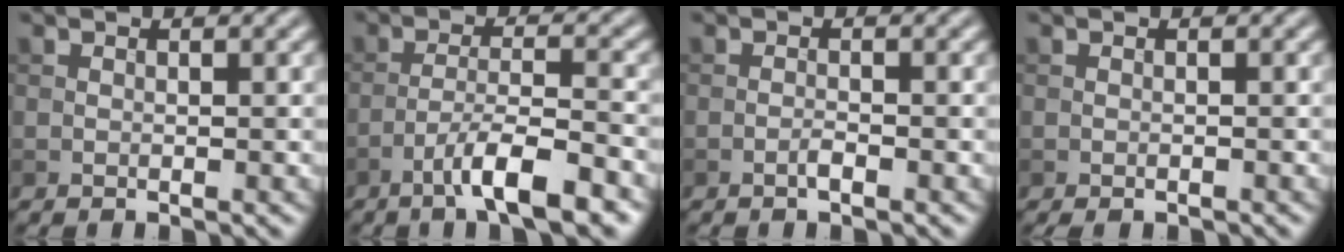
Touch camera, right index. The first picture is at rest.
{"total": 6.2, "force": [-3.9, 1.0, 4.7], "torque": [-0.077, 0.007, -0.068]}
{"total": 0.9, "force": [-0.6, 0.1, 0.7], "torque": [-0.013, 0.002, -0.012]}
{"total": 0.9, "force": [-0.7, 0.3, 0.5], "torque": [-0.007, -0.003, -0.009]}